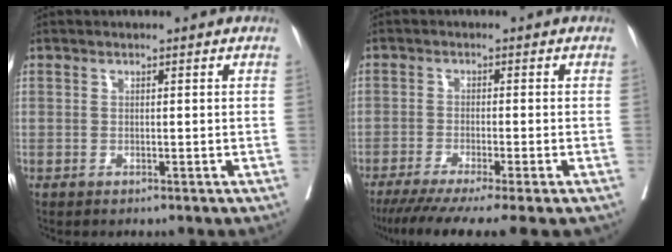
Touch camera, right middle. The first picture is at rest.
{"total": 12.0, "force": [-9.5, 0.1, 7.3], "torque": [-0.105, -0.034, -0.149]}